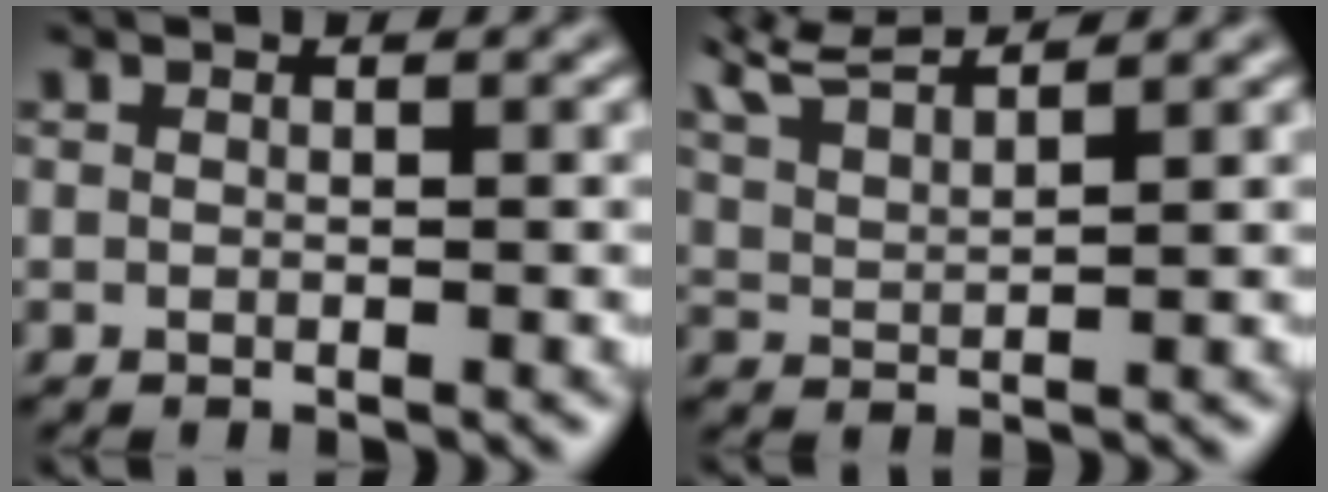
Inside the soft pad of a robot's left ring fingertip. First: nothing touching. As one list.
[{"total": 6.0, "force": [5.2, 1.1, 2.6], "torque": [-0.056, 0.027, 0.078]}]